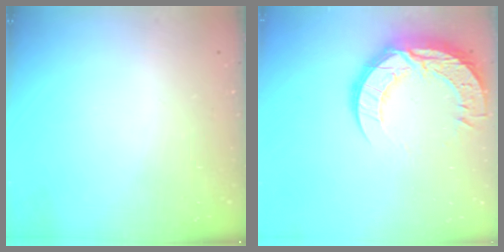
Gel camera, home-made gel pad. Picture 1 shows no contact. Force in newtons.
{"total": 16.3, "press": 16.3, "slide": 1.4}